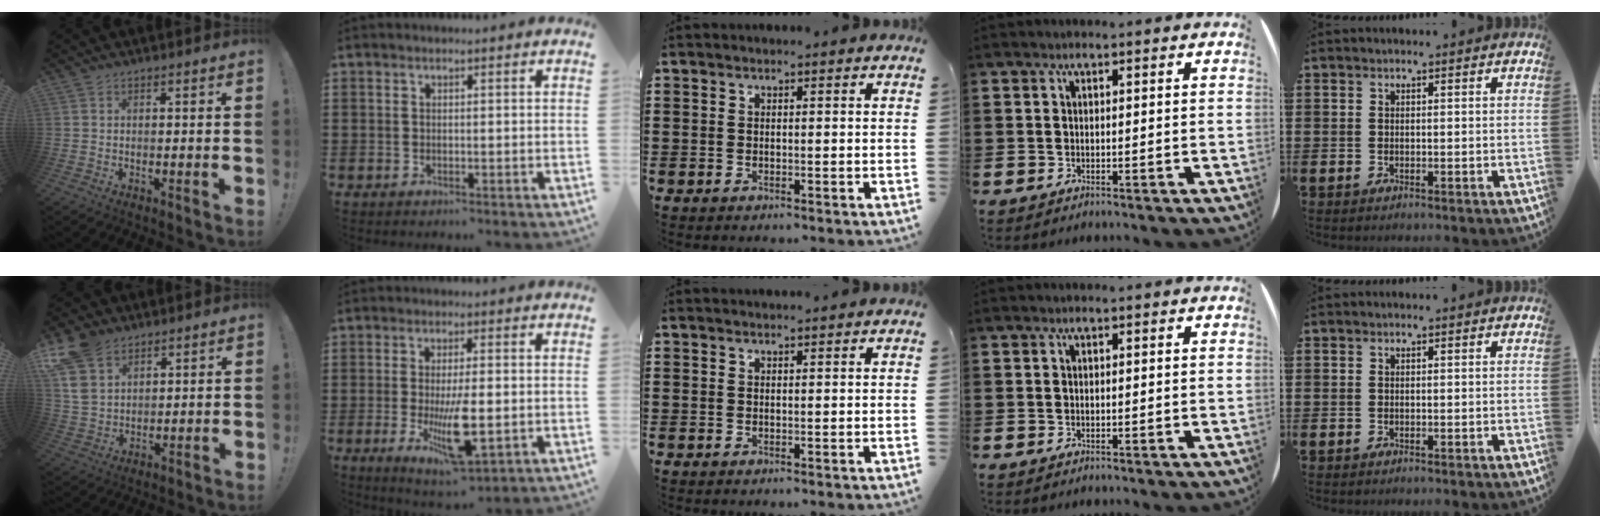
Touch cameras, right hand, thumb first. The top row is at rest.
{"thumb": {"total": 11.1, "force": [7.3, 6.7, 5.0], "torque": [-0.099, -0.034, 0.146]}, "index": {"total": 9.0, "force": [-2.0, 2.5, 8.5], "torque": [-0.171, -0.018, -0.033]}, "middle": {"total": 0.7, "force": [0.7, -0.1, 0.0], "torque": [-0.001, -0.003, 0.013]}}